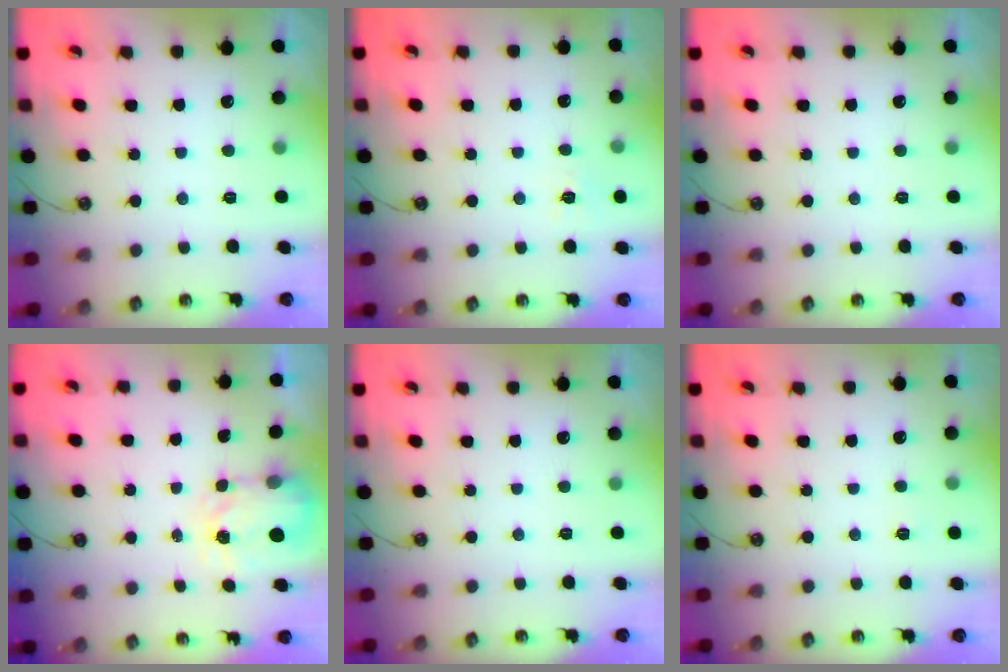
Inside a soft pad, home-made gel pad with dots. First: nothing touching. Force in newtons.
{"total": 5.5, "press": 5.5, "slide": 0.7}
{"total": 0.0}
{"total": 4.0, "press": 3.9, "slide": 0.6}
{"total": 0.0}
{"total": 2.8, "press": 2.8, "slide": 0.3}